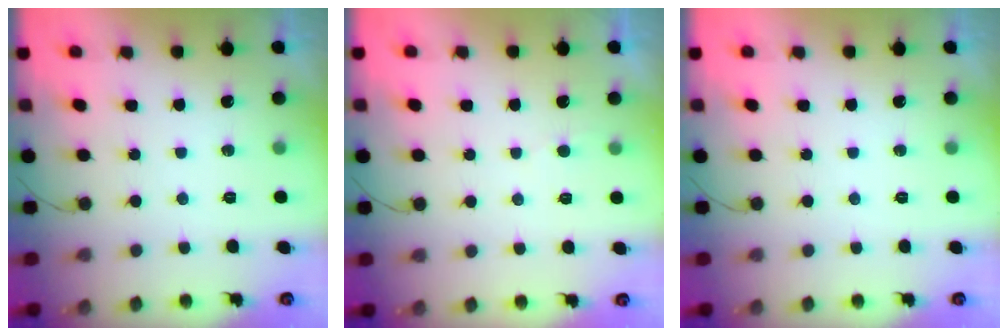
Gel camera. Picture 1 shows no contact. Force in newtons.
{"total": 1.6, "press": 1.6, "slide": 0.2}
{"total": 0.0}